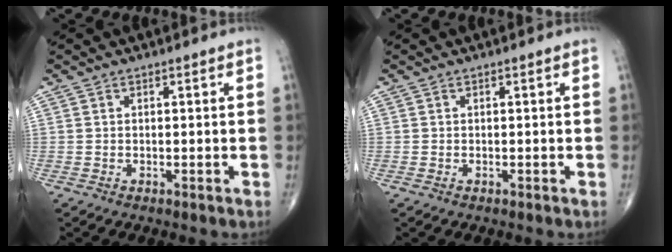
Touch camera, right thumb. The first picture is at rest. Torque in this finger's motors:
{"motor_torque": [-0.28, 0.24, -0.24, 0.07, 0.01]}